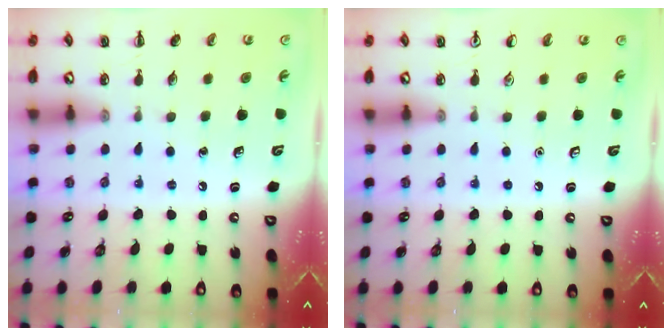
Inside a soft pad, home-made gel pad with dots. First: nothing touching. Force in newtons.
{"total": 0.0}